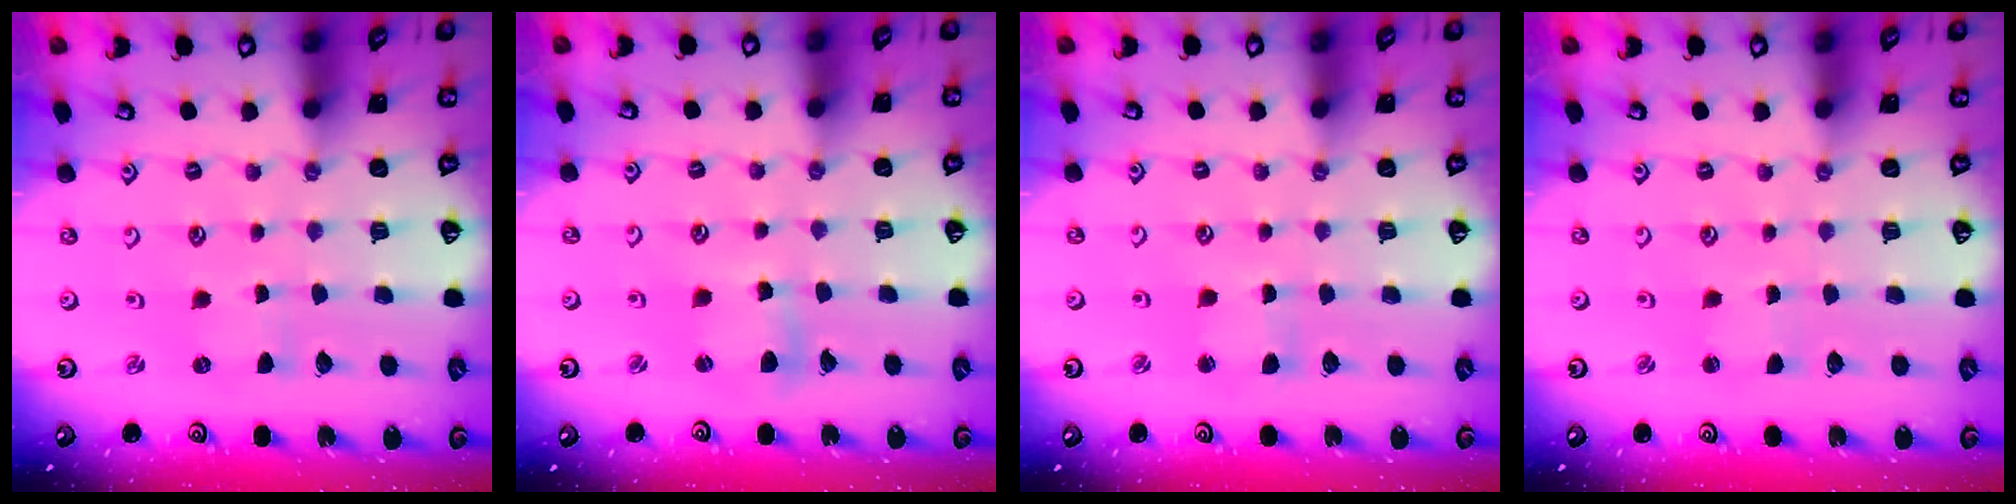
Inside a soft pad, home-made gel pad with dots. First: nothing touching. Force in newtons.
{"total": 5.8, "press": 5.7, "slide": 0.6}
{"total": 2.2, "press": 2.2, "slide": 0.3}
{"total": 1.4, "press": 1.4, "slide": 0.0}